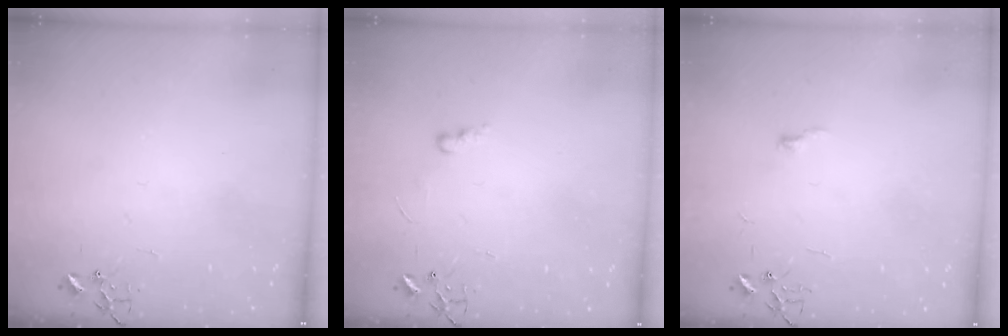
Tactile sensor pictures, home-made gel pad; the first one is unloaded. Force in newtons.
{"total": 5.6, "press": 5.6, "slide": 0.7}
{"total": 3.5, "press": 3.5, "slide": 0.4}